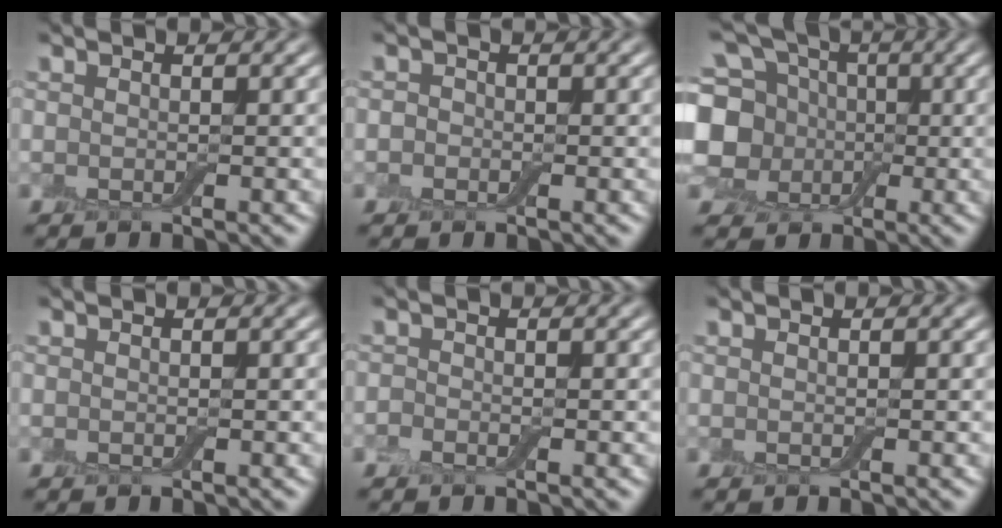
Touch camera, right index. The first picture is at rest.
{"total": 0.9, "force": [-0.3, 0.9, 0.2], "torque": [0.002, -0.004, -0.010]}
{"total": 9.2, "force": [0.5, 7.7, 5.0], "torque": [-0.110, 0.007, 0.001]}
{"total": 0.0}
{"total": 0.9, "force": [-0.6, 0.4, 0.4], "torque": [-0.008, -0.001, -0.014]}
{"total": 0.0}